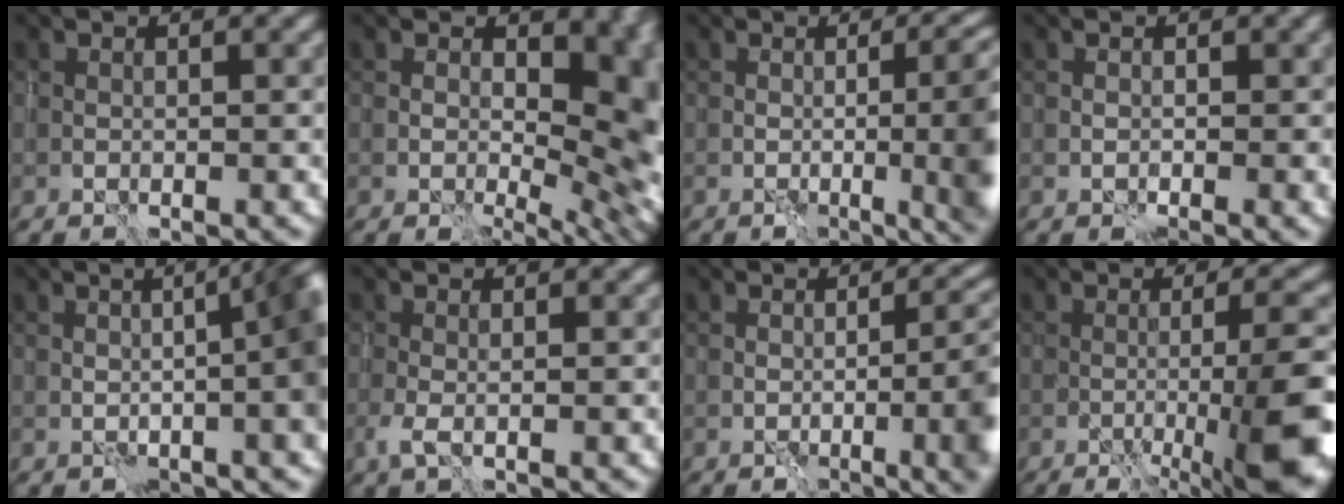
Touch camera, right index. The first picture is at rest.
{"total": 13.6, "force": [2.4, 8.5, 10.4], "torque": [-0.103, -0.012, 0.051]}
{"total": 11.5, "force": [-1.1, 4.7, 10.4], "torque": [-0.079, 0.008, -0.006]}
{"total": 1.8, "force": [-0.5, 1.3, 1.2], "torque": [-0.018, -0.008, -0.005]}
{"total": 8.8, "force": [0.2, 2.9, 8.3], "torque": [-0.061, 0.021, -0.009]}
{"total": 1.4, "force": [-0.4, 0.4, 1.3], "torque": [-0.032, -0.003, -0.010]}
{"total": 7.5, "force": [-1.1, 2.6, 6.9], "torque": [-0.074, -0.002, -0.009]}
{"total": 10.4, "force": [-3.6, 2.3, 9.5], "torque": [-0.116, 0.002, -0.054]}